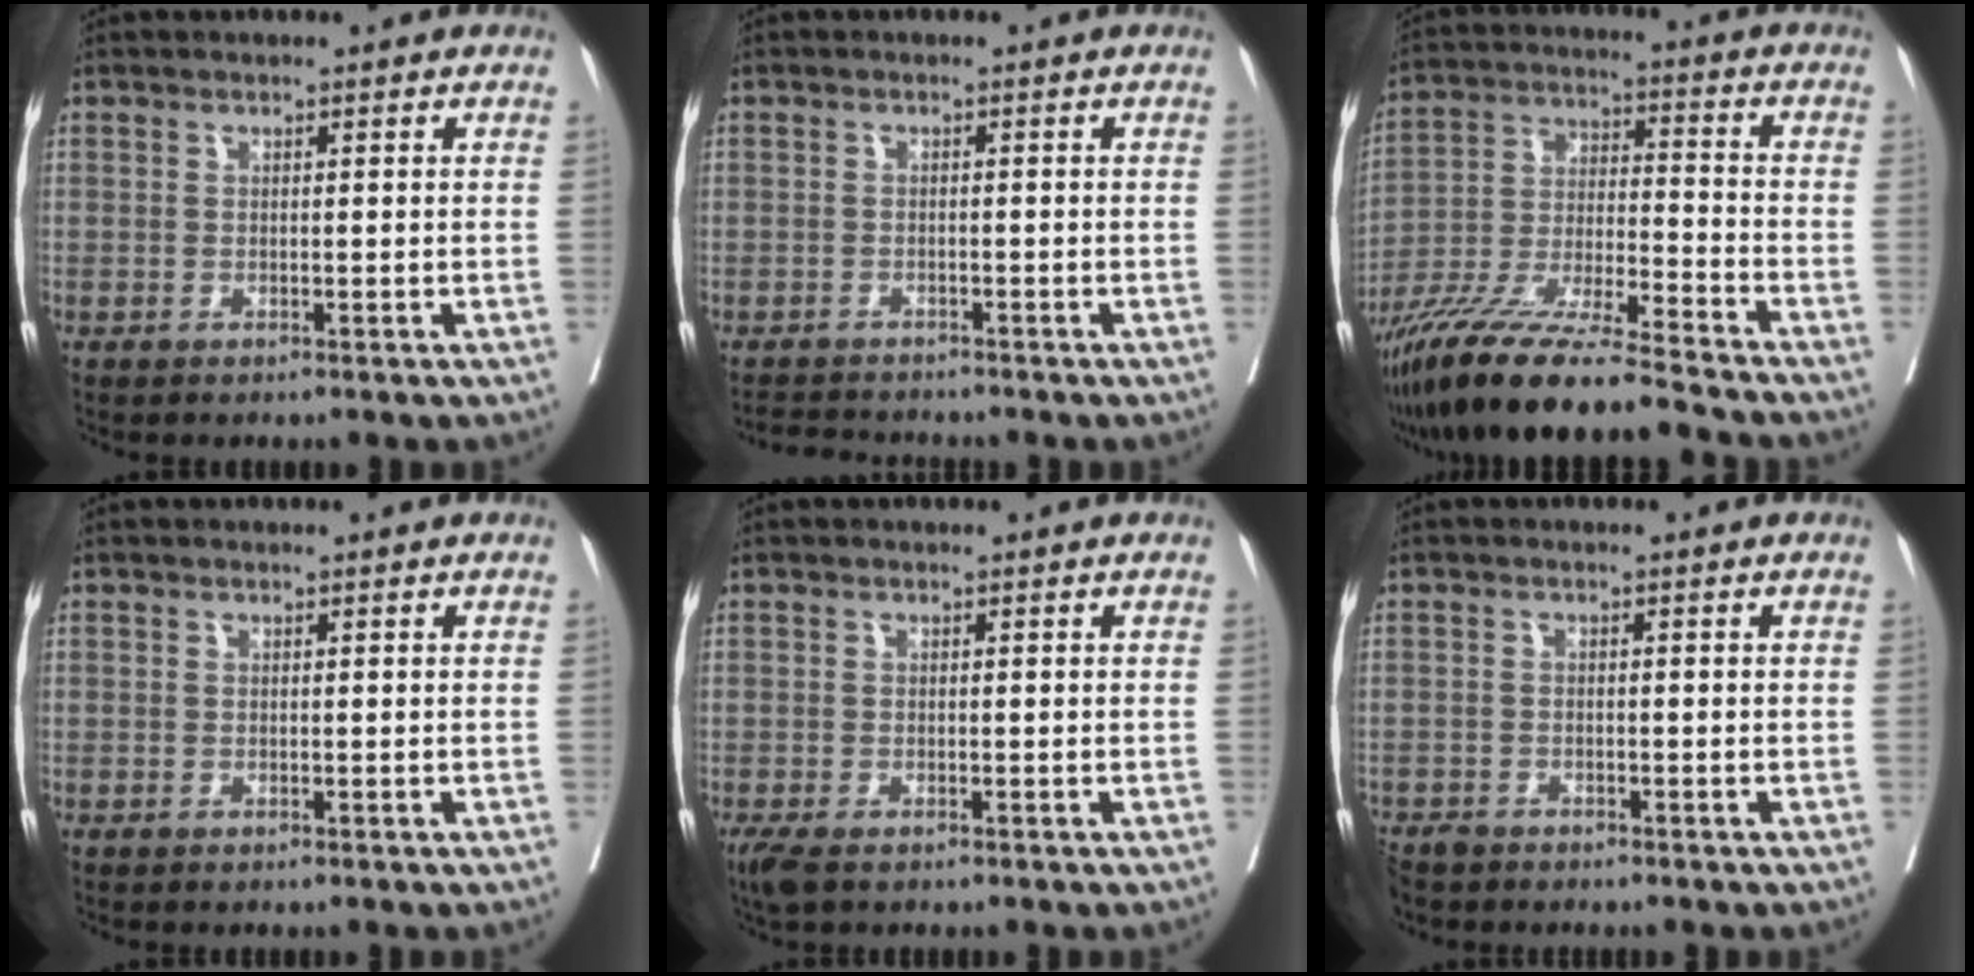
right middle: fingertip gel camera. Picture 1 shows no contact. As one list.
[{"total": 3.6, "force": [-3.6, 0.7, 0.1], "torque": [0.002, -0.011, -0.060]}, {"total": 16.9, "force": [-14.2, -0.3, 9.1], "torque": [-0.185, -0.032, -0.260]}, {"total": 0.0}, {"total": 3.1, "force": [-2.1, 1.2, 2.0], "torque": [-0.044, -0.012, -0.036]}, {"total": 3.7, "force": [-3.3, 1.5, 0.8], "torque": [-0.012, -0.006, -0.057]}]